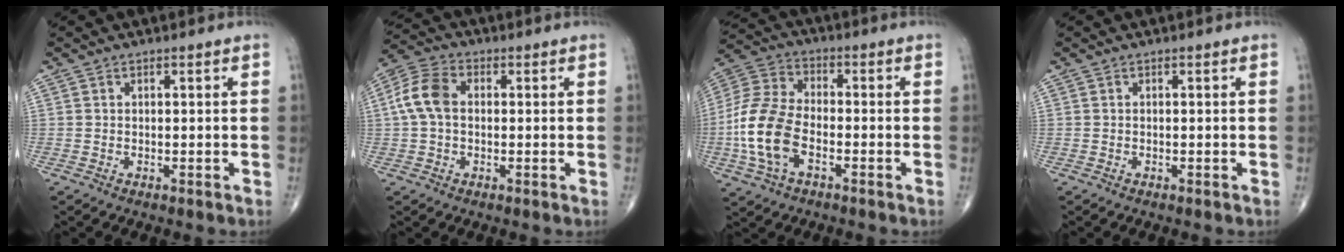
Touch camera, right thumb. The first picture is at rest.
{"total": 7.9, "force": [0.6, 5.3, 5.8], "torque": [-0.124, 0.024, 0.005]}
{"total": 13.8, "force": [-3.6, 7.8, 10.8], "torque": [-0.235, 0.021, -0.076]}
{"total": 0.0}